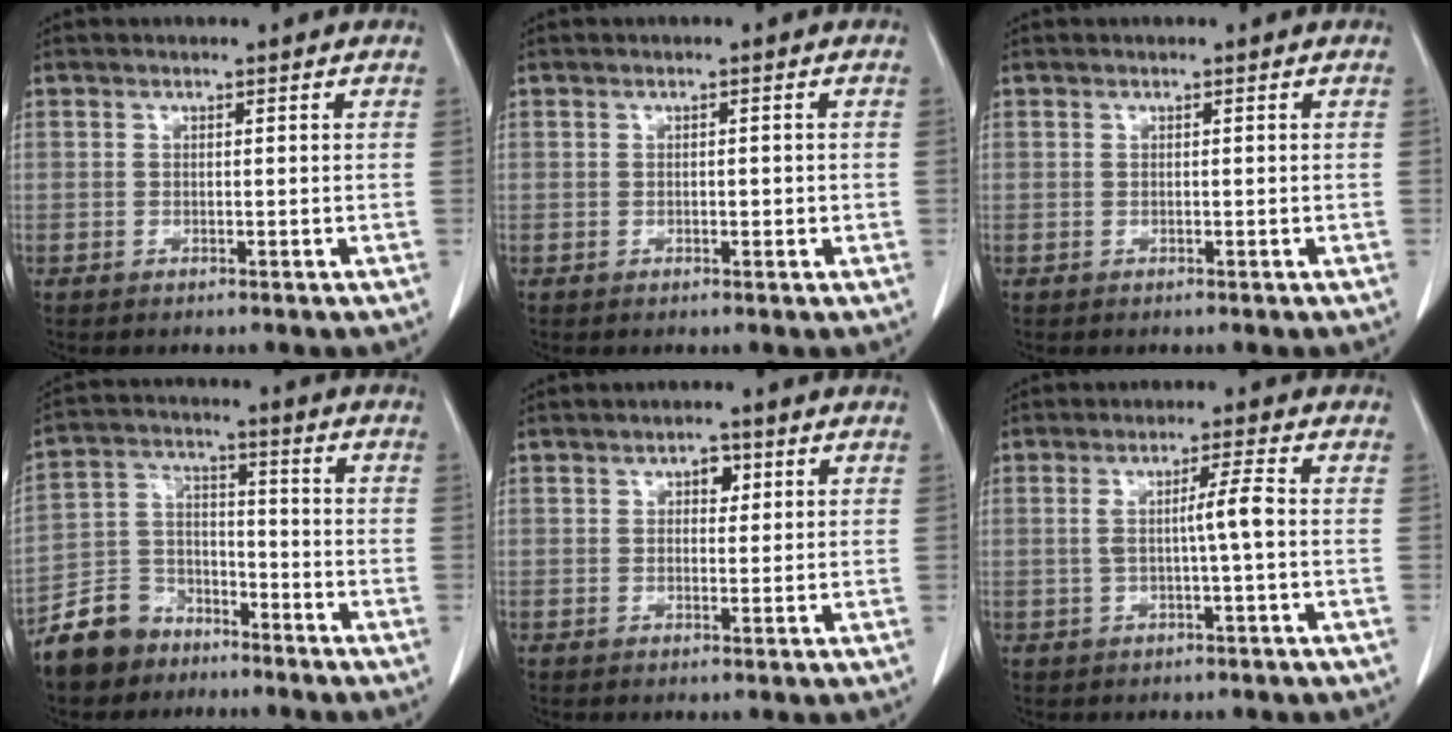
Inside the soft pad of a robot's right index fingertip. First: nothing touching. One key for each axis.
{"total": 1.6, "fx": -0.2, "fy": 0.9, "fz": 1.3, "tx": -0.027, "ty": 0.003, "tz": 0.000}
{"total": 0.0}
{"total": 10.4, "fx": -7.7, "fy": 6.5, "fz": 2.7, "tx": -0.071, "ty": 0.019, "tz": -0.146}
{"total": 3.0, "fx": 1.0, "fy": 1.9, "fz": 2.1, "tx": -0.037, "ty": 0.012, "tz": 0.017}
{"total": 4.7, "fx": -0.2, "fy": 0.1, "fz": 4.7, "tx": -0.086, "ty": 0.011, "tz": 0.000}